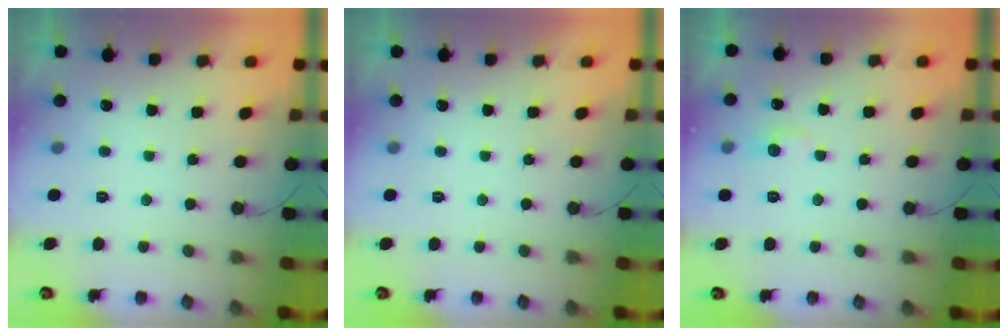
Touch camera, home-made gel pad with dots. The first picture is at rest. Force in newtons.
{"total": 0.0}
{"total": 4.8, "press": 4.7, "slide": 0.6}